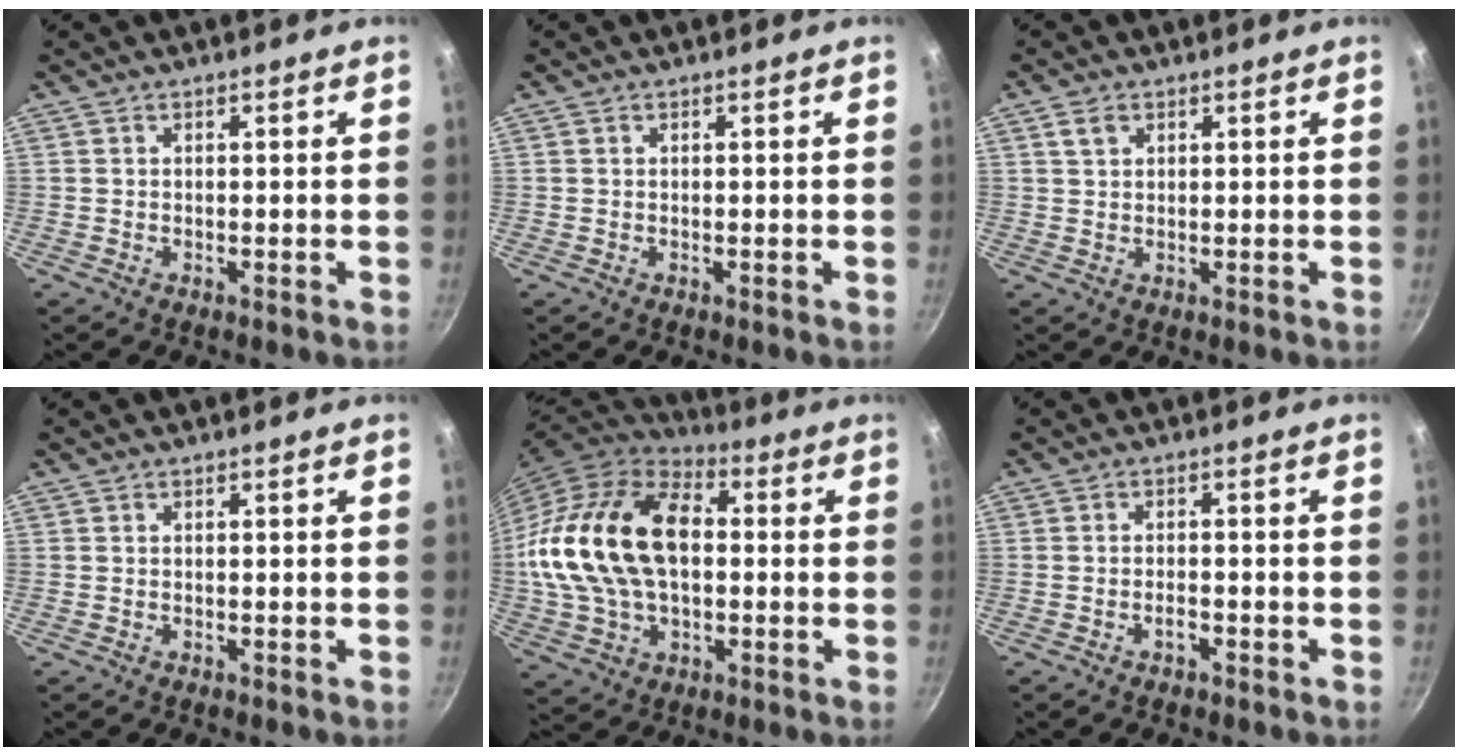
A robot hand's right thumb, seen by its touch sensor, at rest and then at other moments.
{"total": 0.0}
{"total": 2.5, "force": [1.2, 1.8, 1.2], "torque": [-0.014, 0.001, 0.024]}
{"total": 0.0}
{"total": 25.1, "force": [1.2, 16.3, 19.0], "torque": [-0.355, 0.034, 0.018]}
{"total": 1.9, "force": [-1.1, 0.8, 1.2], "torque": [-0.019, 0.013, -0.021]}